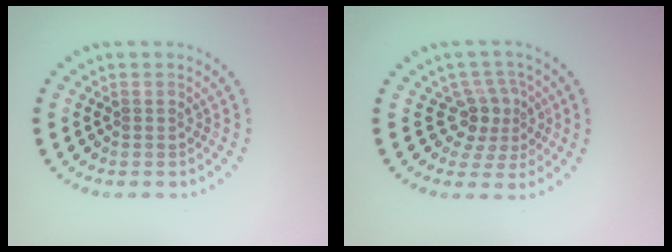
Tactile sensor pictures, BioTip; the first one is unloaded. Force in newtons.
{"total": 3.0, "press": 2.3, "slide": 1.9}